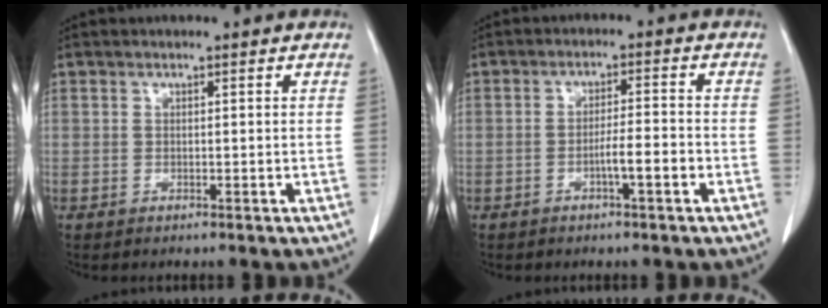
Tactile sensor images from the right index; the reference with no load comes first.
{"total": 3.9, "force": [-1.6, 0.1, 3.6], "torque": [-0.054, 0.004, -0.026]}